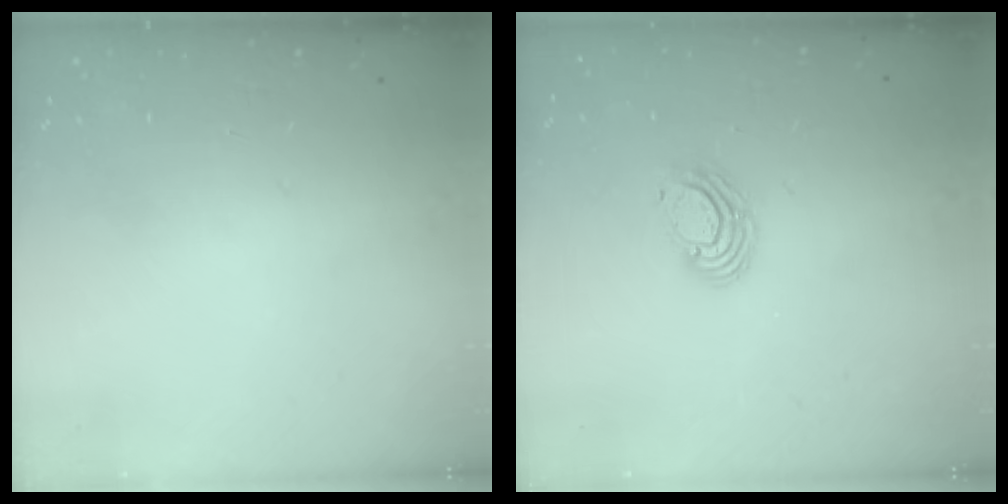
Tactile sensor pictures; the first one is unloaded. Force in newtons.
{"total": 5.3, "press": 5.3, "slide": 0.4}